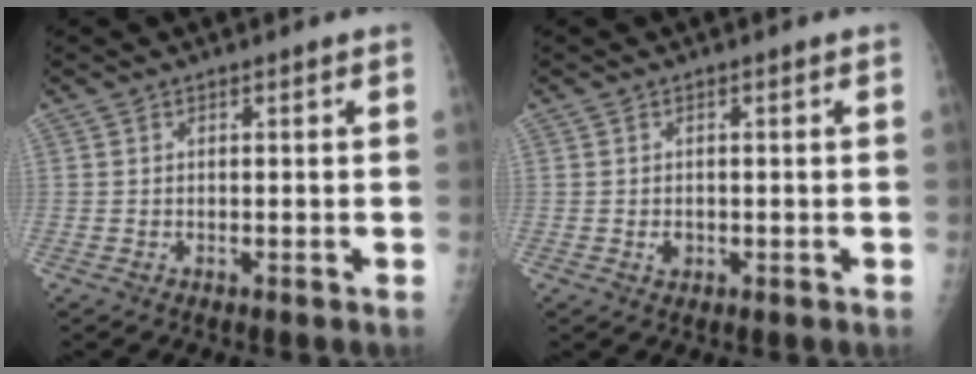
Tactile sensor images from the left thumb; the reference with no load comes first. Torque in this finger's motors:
{"motor_torque": [0.11, 0.21, 0.09, -0.08, 0.00]}